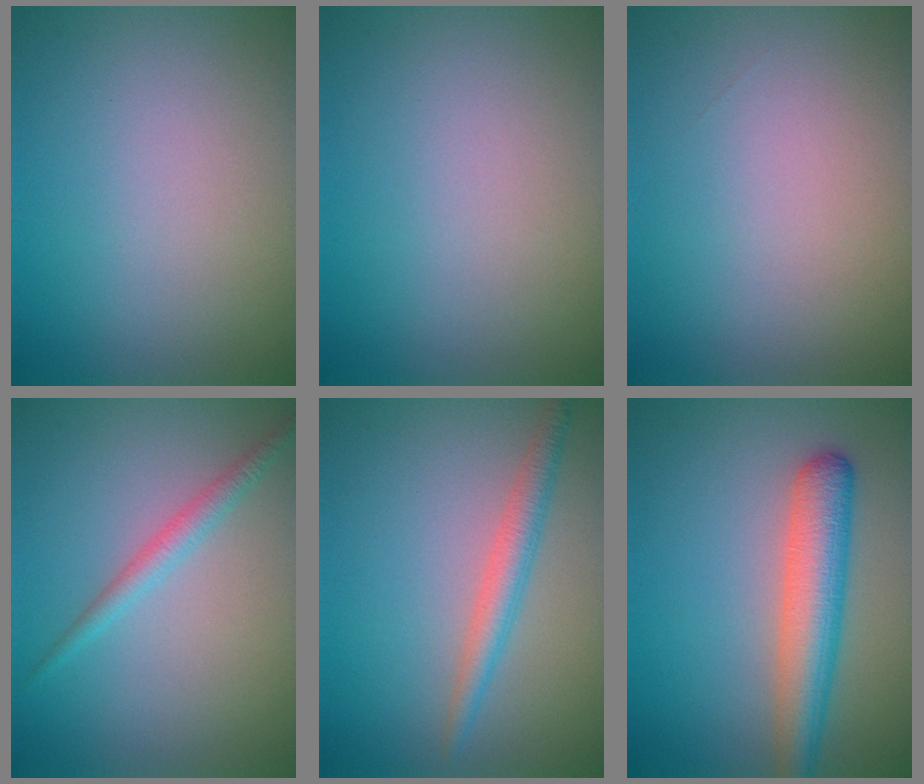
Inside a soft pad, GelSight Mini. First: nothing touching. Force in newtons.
{"total": 0.0}
{"total": 0.0}
{"total": 1.8, "press": 1.8, "slide": 0.0}
{"total": 2.6, "press": 2.6, "slide": 0.0}
{"total": 5.1, "press": 5.1, "slide": 0.2}